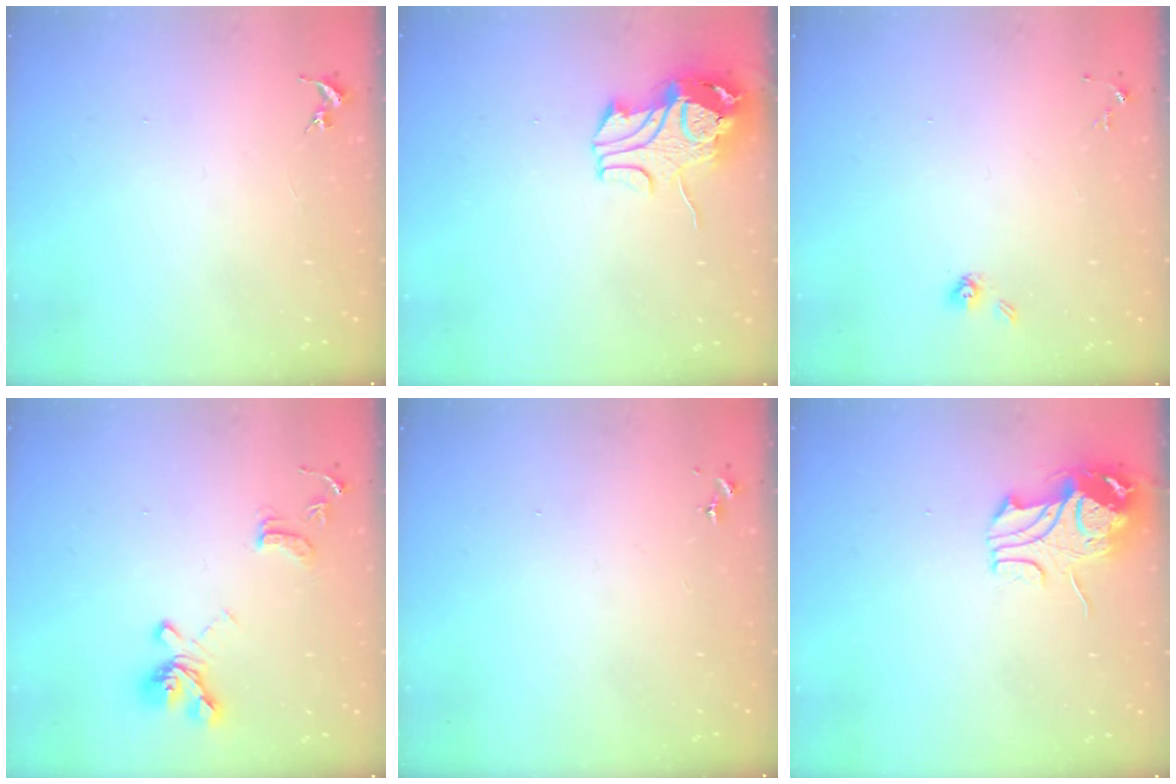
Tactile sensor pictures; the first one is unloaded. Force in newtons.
{"total": 11.3, "press": 11.2, "slide": 1.8}
{"total": 3.8, "press": 3.4, "slide": 1.7}
{"total": 14.9, "press": 14.8, "slide": 1.5}
{"total": 0.0}
{"total": 9.7, "press": 9.7, "slide": 1.0}